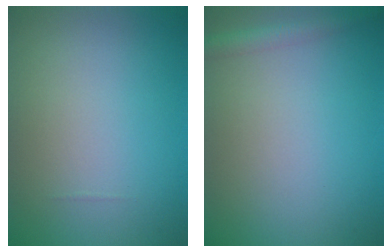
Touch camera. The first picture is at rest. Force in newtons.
{"total": 1.9, "press": 1.9, "slide": 0.1}